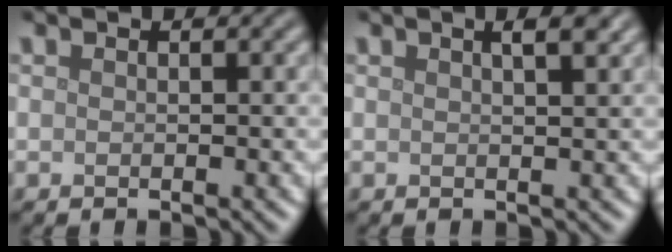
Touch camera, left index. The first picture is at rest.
{"total": 2.9, "force": [1.6, 1.1, 2.2], "torque": [-0.004, 0.010, 0.003]}